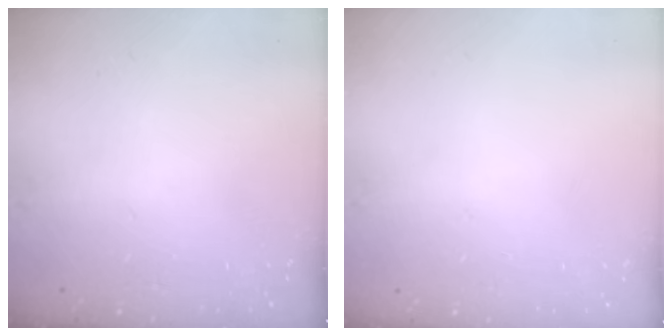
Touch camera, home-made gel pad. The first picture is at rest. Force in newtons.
{"total": 0.0}